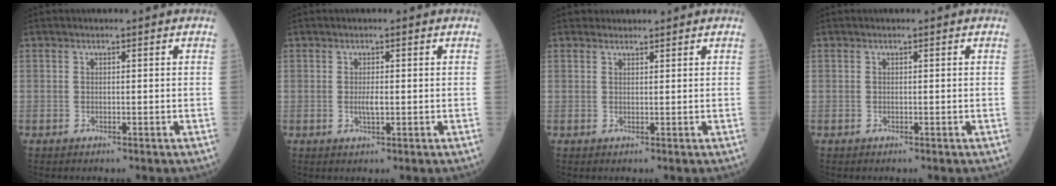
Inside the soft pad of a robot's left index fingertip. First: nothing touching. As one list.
[{"total": 1.6, "force": [0.0, 0.3, 1.6], "torque": [-0.034, -0.001, 0.001]}, {"total": 1.2, "force": [1.1, 0.4, -0.2], "torque": [-0.003, 0.007, 0.018]}, {"total": 0.0}]